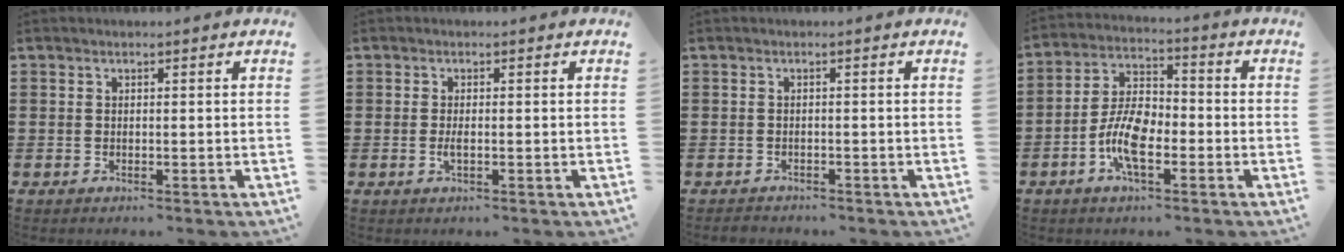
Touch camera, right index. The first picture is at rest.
{"total": 1.4, "force": [-0.3, 0.2, 1.4], "torque": [-0.034, -0.008, -0.006]}
{"total": 1.0, "force": [-1.0, 0.2, -0.1], "torque": [-0.003, 0.002, -0.022]}
{"total": 8.3, "force": [-2.9, 3.5, 6.9], "torque": [-0.164, -0.007, -0.060]}